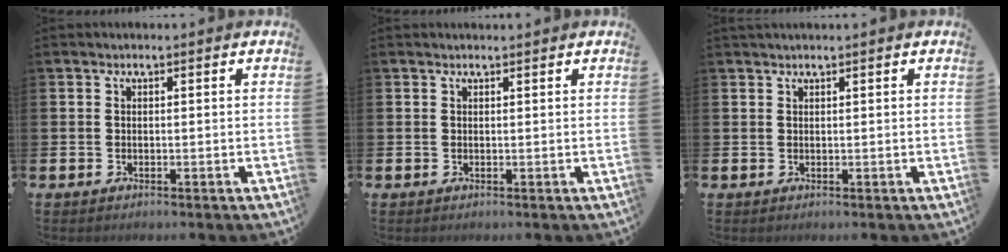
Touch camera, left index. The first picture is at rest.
{"total": 0.0}
{"total": 0.0}